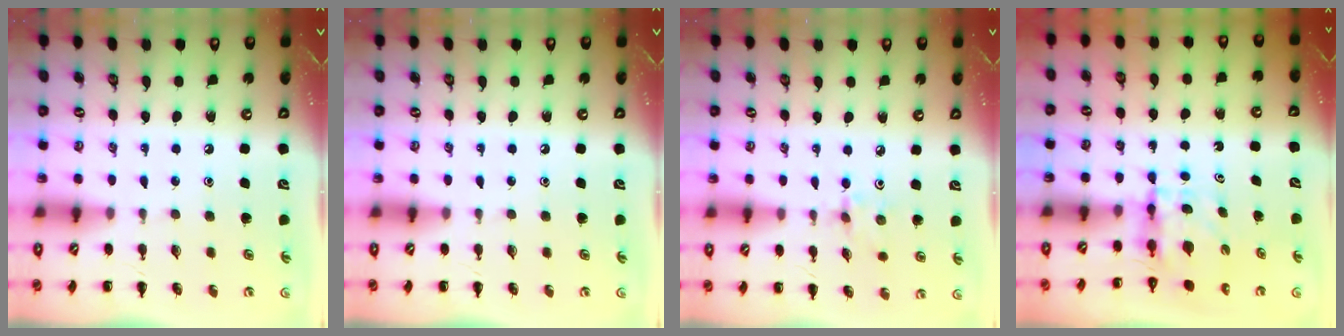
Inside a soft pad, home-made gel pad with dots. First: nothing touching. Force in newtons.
{"total": 0.0}
{"total": 2.8, "press": 2.6, "slide": 0.9}
{"total": 3.9, "press": 3.9, "slide": 0.3}